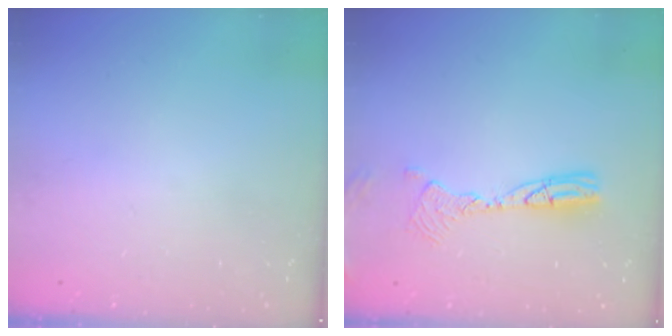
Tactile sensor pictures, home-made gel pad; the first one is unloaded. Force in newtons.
{"total": 9.5, "press": 9.2, "slide": 2.4}